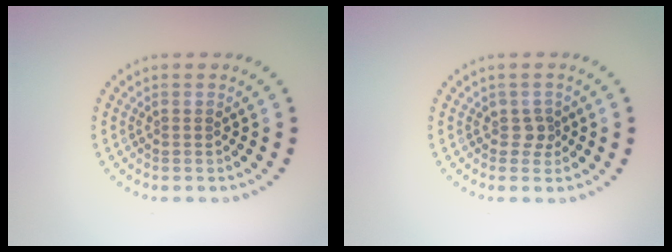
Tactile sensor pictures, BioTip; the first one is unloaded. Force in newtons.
{"total": 1.2, "press": 1.0, "slide": 0.8}